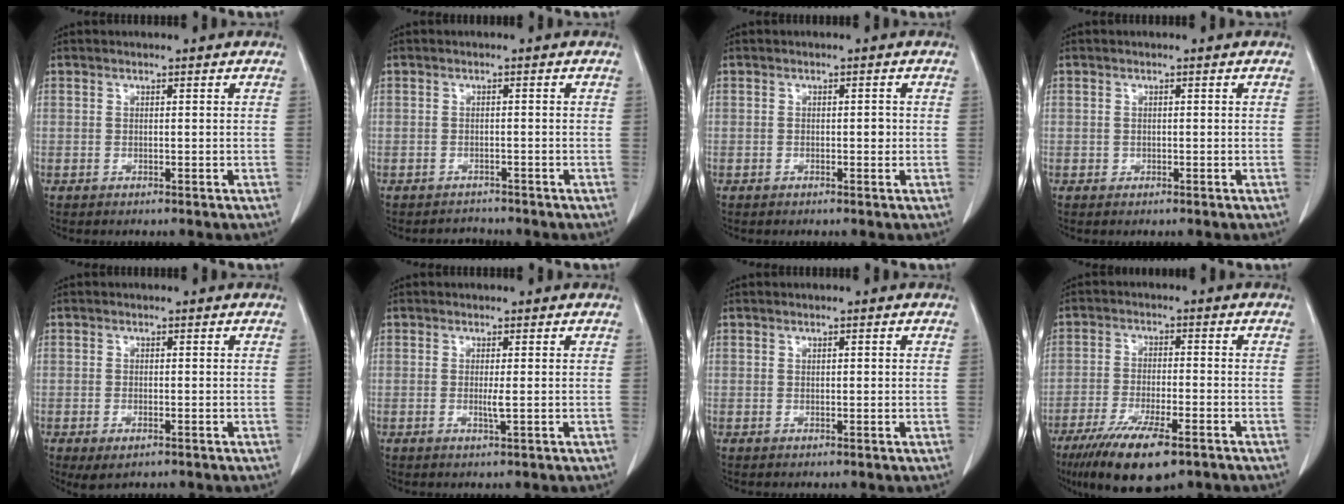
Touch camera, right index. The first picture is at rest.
{"total": 1.7, "force": [-1.6, 0.5, -0.4], "torque": [0.003, -0.005, -0.021]}
{"total": 1.3, "force": [-0.1, 0.7, 1.0], "torque": [-0.007, 0.004, 0.000]}
{"total": 0.7, "force": [-0.2, 0.7, 0.0], "torque": [0.002, 0.005, -0.004]}
{"total": 2.8, "force": [-1.5, 1.2, 2.1], "torque": [-0.038, -0.005, -0.015]}
{"total": 1.4, "force": [0.0, -0.1, 1.4], "torque": [-0.027, -0.002, 0.002]}
{"total": 0.7, "force": [0.2, 0.2, 0.6], "torque": [-0.012, 0.000, 0.005]}
{"total": 11.2, "force": [-7.2, 3.3, 7.9], "torque": [-0.131, -0.018, -0.113]}